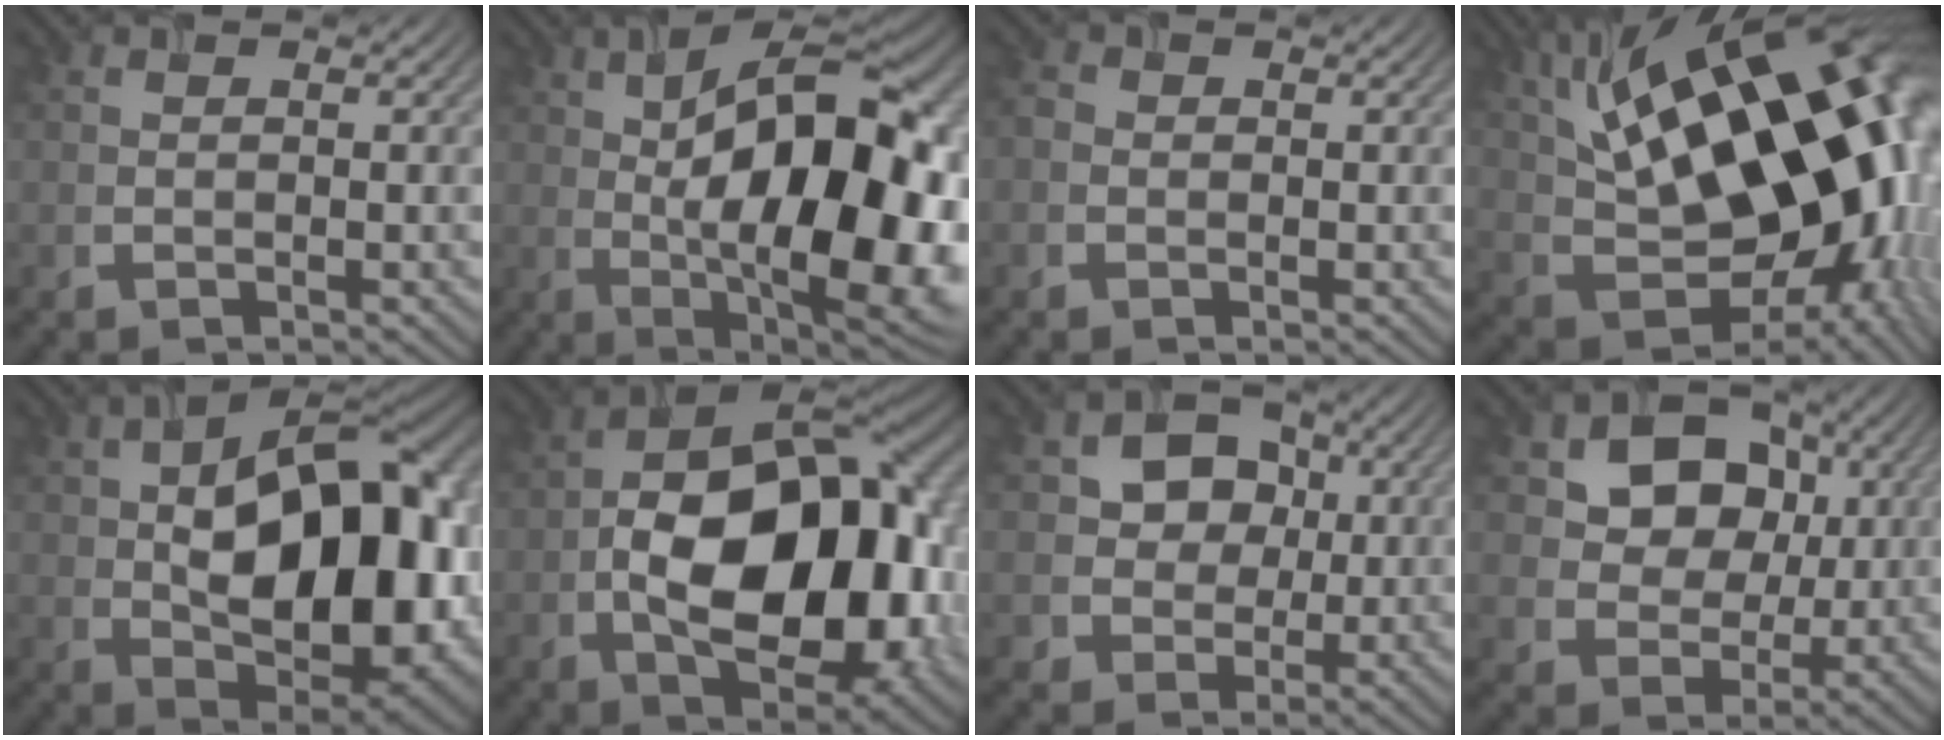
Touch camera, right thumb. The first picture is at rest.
{"total": 20.4, "force": [1.1, 8.6, 18.5], "torque": [-0.257, 0.029, -0.003]}
{"total": 1.2, "force": [-0.3, 1.1, 0.4], "torque": [-0.008, -0.003, -0.011]}
{"total": 22.2, "force": [5.8, 11.7, 18.0], "torque": [-0.290, 0.032, 0.102]}
{"total": 19.7, "force": [1.1, 10.9, 16.3], "torque": [-0.227, 0.005, 0.011]}
{"total": 18.5, "force": [-1.9, 10.9, 14.8], "torque": [-0.242, -0.012, -0.030]}
{"total": 8.8, "force": [1.6, 7.5, 4.3], "torque": [-0.085, 0.020, 0.008]}
{"total": 11.5, "force": [3.7, 9.1, 6.0], "torque": [-0.132, 0.008, 0.063]}